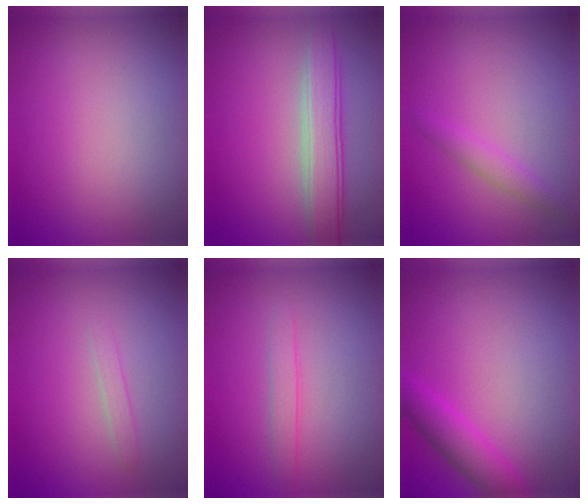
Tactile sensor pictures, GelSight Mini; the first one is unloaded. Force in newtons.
{"total": 4.0, "press": 4.0, "slide": 0.2}
{"total": 1.4, "press": 1.4, "slide": 0.1}
{"total": 0.9, "press": 0.9, "slide": 0.1}
{"total": 1.2, "press": 1.2, "slide": 0.2}
{"total": 2.9, "press": 2.9, "slide": 0.2}